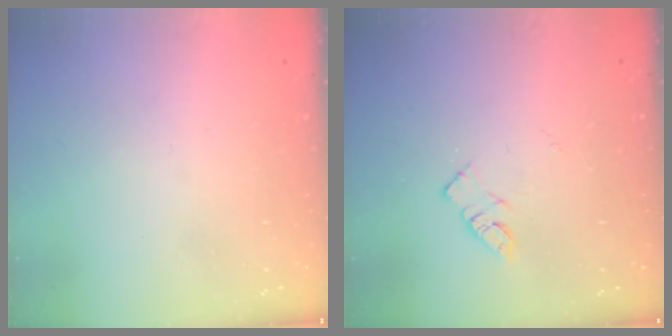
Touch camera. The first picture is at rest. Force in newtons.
{"total": 5.5, "press": 5.4, "slide": 0.5}